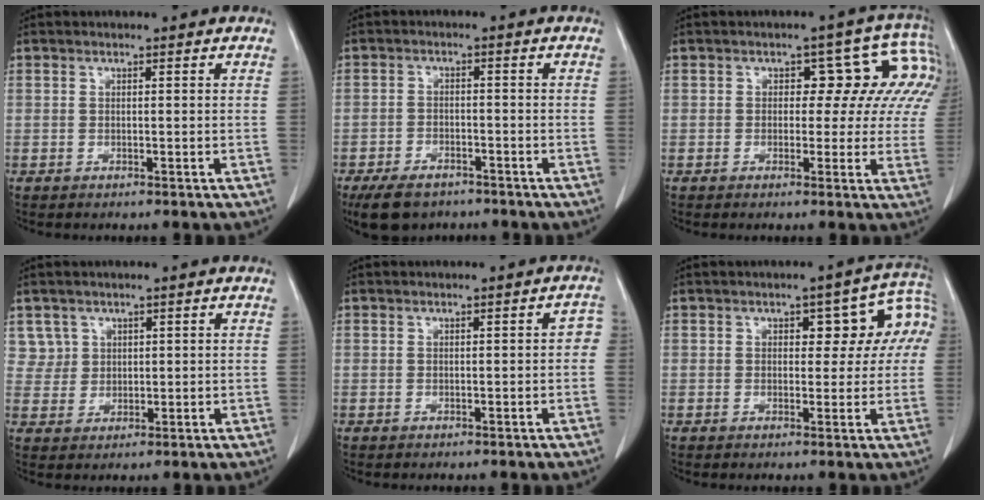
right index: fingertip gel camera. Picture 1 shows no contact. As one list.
[{"total": 7.3, "force": [-5.5, 3.5, 3.1], "torque": [-0.058, -0.004, -0.087]}, {"total": 8.1, "force": [3.5, 5.3, 5.1], "torque": [-0.046, 0.025, 0.018]}, {"total": 3.4, "force": [1.7, 2.9, -0.4], "torque": [0.022, 0.006, 0.029]}, {"total": 1.8, "force": [-0.3, 0.8, 1.5], "torque": [-0.004, 0.008, -0.004]}, {"total": 7.0, "force": [1.5, 4.0, 5.6], "torque": [-0.051, 0.038, 0.017]}]